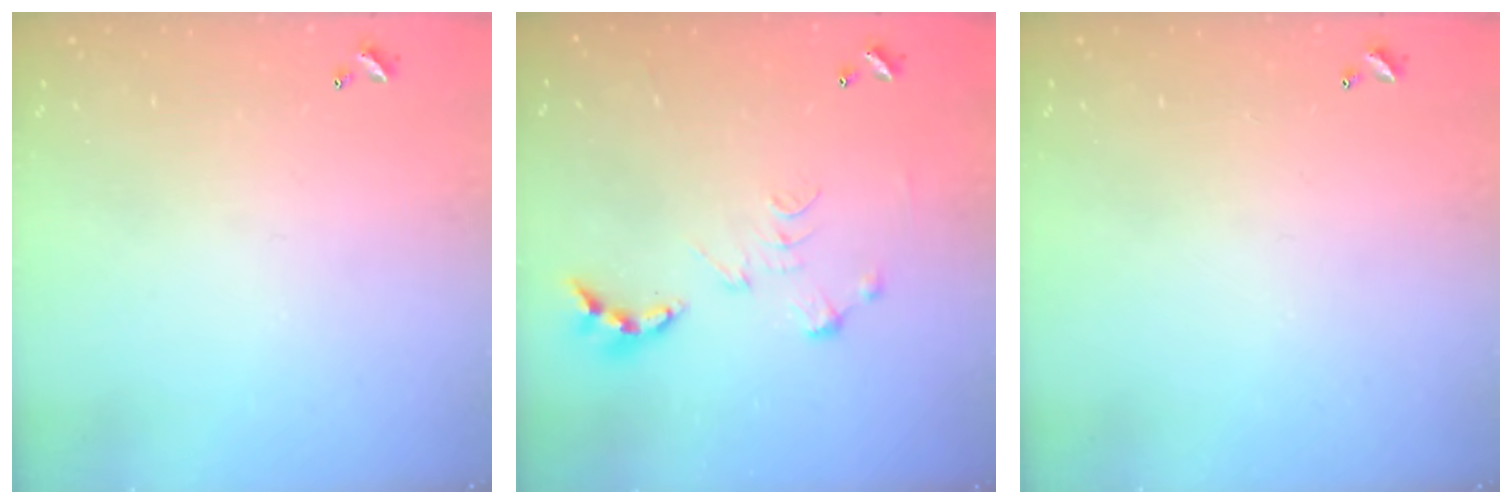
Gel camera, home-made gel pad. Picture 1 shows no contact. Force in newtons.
{"total": 0.0}
{"total": 0.0}